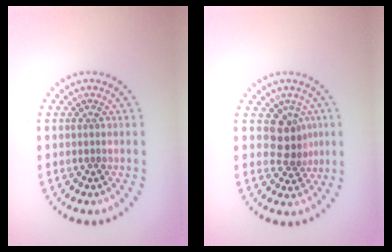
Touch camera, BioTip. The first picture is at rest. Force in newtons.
{"total": 2.8, "press": 2.2, "slide": 1.8}